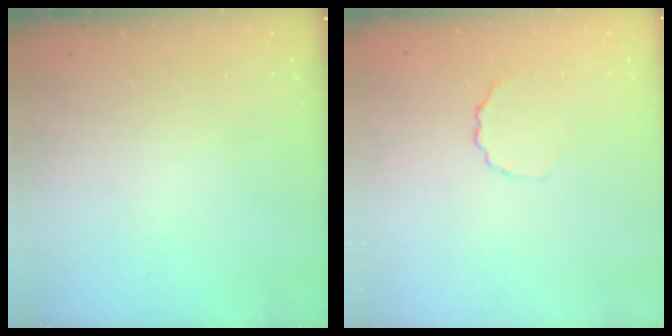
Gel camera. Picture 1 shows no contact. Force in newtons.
{"total": 2.6, "press": 2.3, "slide": 1.0}